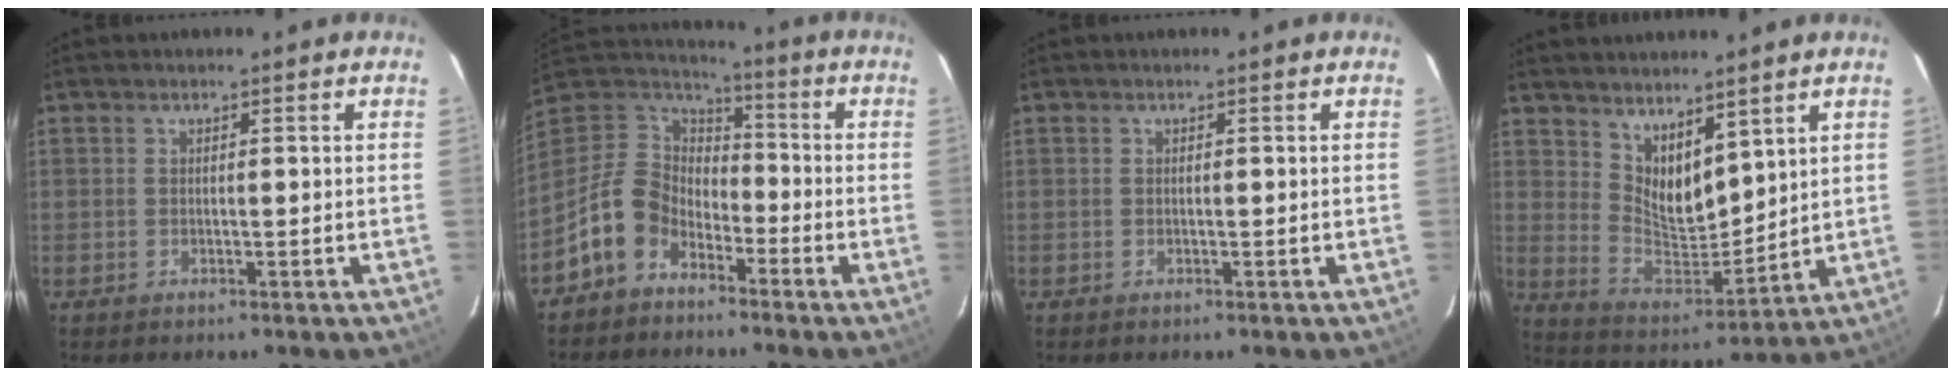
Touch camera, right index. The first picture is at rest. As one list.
[{"total": 12.0, "force": [-7.5, 8.0, 4.8], "torque": [-0.114, 0.029, -0.150]}, {"total": 0.0}, {"total": 10.0, "force": [6.7, 4.9, 5.5], "torque": [-0.091, -0.010, 0.138]}]